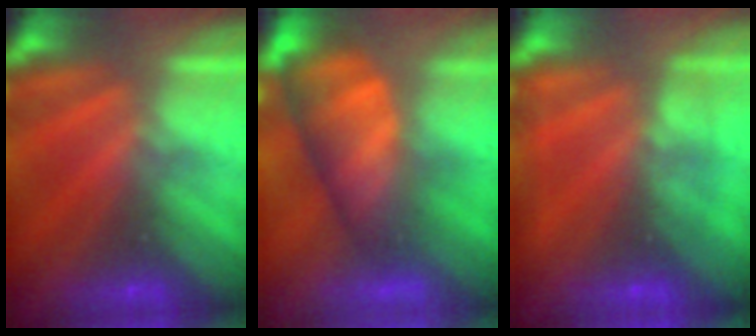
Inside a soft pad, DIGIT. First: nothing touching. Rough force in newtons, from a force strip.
{"total": 7.1}
{"total": 2.1}